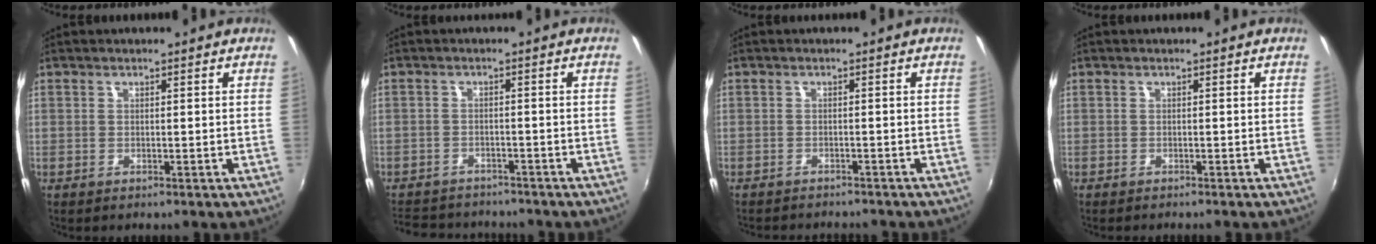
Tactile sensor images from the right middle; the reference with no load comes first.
{"total": 9.9, "force": [-8.7, 3.8, 2.7], "torque": [-0.077, 0.002, -0.133]}
{"total": 5.0, "force": [-4.7, 1.1, 1.5], "torque": [-0.041, -0.013, -0.069]}
{"total": 0.6, "force": [-0.6, 0.0, 0.1], "torque": [-0.001, -0.004, -0.011]}